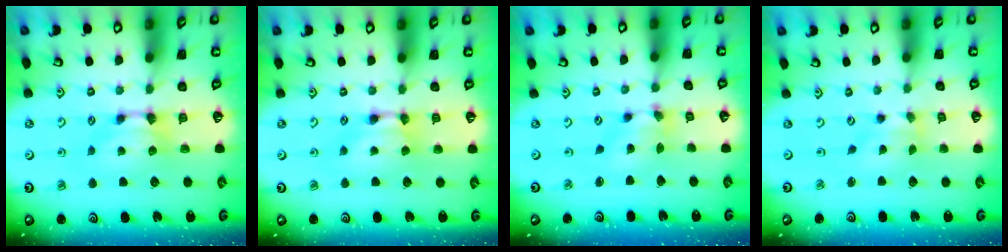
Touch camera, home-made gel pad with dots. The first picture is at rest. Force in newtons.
{"total": 1.6, "press": 1.6, "slide": 0.1}
{"total": 4.3, "press": 4.0, "slide": 1.8}
{"total": 1.2, "press": 0.3, "slide": 1.1}